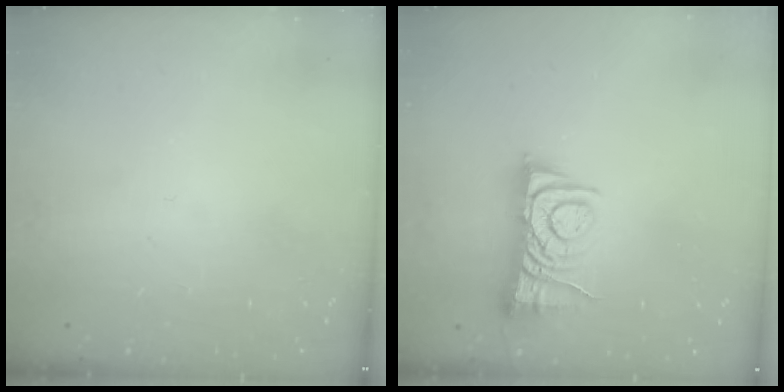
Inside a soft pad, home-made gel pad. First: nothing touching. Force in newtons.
{"total": 6.9, "press": 6.9, "slide": 0.9}